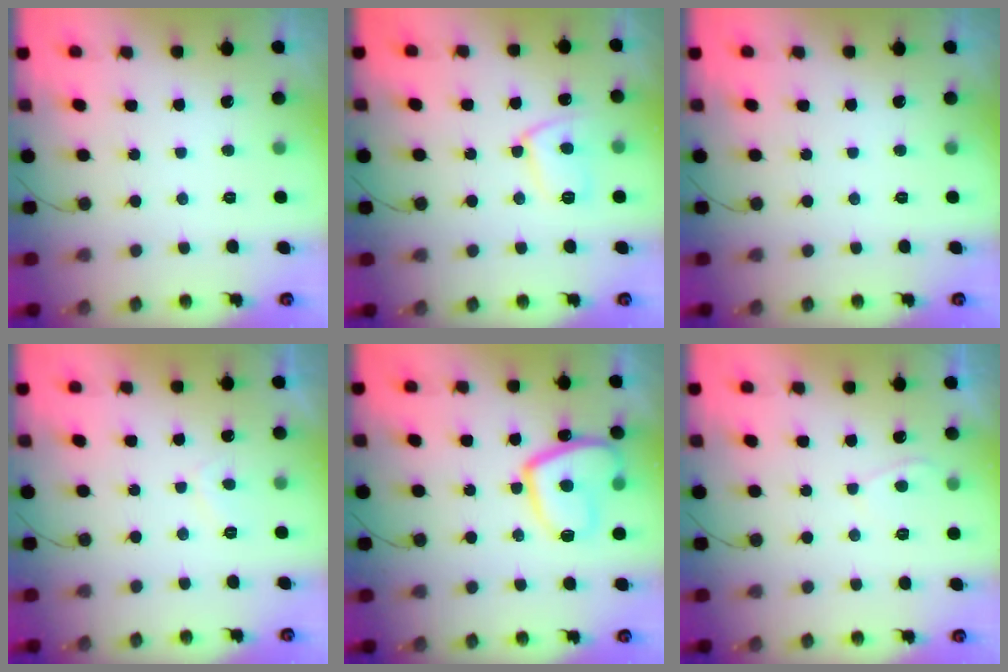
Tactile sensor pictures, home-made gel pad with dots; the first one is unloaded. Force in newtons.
{"total": 9.1, "press": 9.1, "slide": 0.9}
{"total": 0.0}
{"total": 1.7, "press": 1.5, "slide": 0.8}
{"total": 13.9, "press": 13.8, "slide": 1.5}
{"total": 3.0, "press": 3.0, "slide": 0.4}